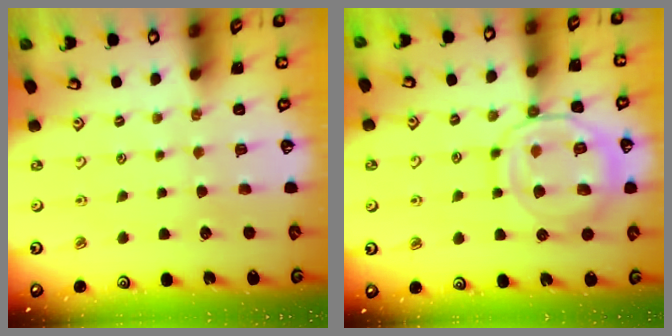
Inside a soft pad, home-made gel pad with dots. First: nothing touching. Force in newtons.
{"total": 14.4, "press": 14.4, "slide": 1.3}